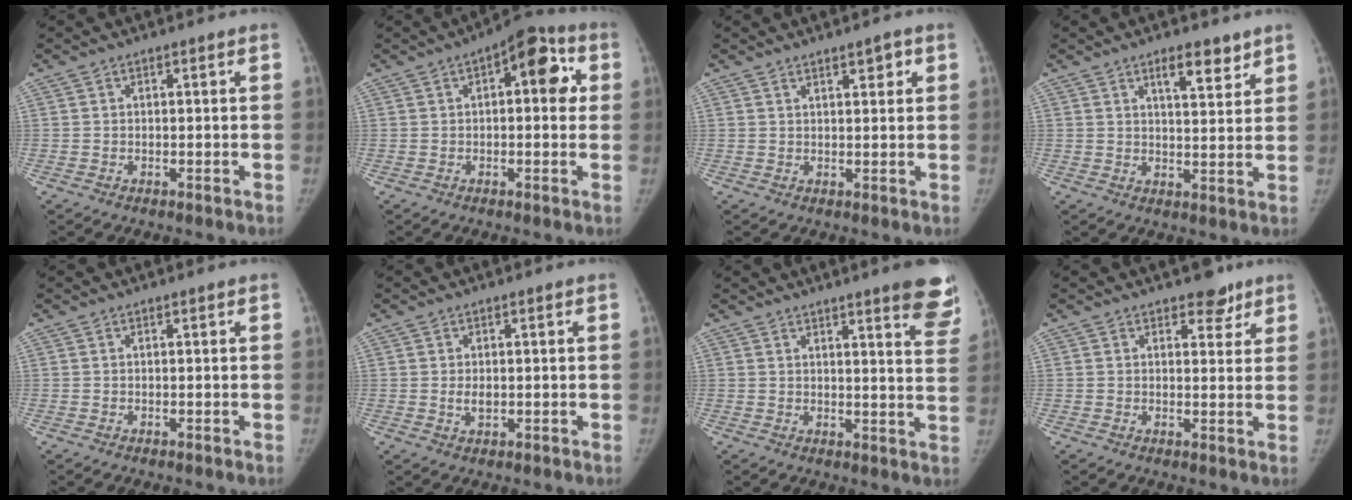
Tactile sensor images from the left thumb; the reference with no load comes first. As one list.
[{"total": 10.2, "force": [2.4, 4.9, 8.6], "torque": [-0.074, 0.021, 0.019]}, {"total": 2.7, "force": [1.6, 0.9, 2.0], "torque": [-0.020, -0.008, 0.024]}, {"total": 6.4, "force": [4.3, 2.2, 4.2], "torque": [-0.047, -0.029, 0.065]}, {"total": 0.0}, {"total": 2.2, "force": [0.0, 1.3, 1.8], "torque": [-0.026, -0.003, 0.001]}, {"total": 10.7, "force": [7.5, 1.6, 7.5], "torque": [-0.063, -0.038, 0.076]}, {"total": 4.2, "force": [3.0, 2.4, 1.7], "torque": [0.007, -0.016, 0.040]}]